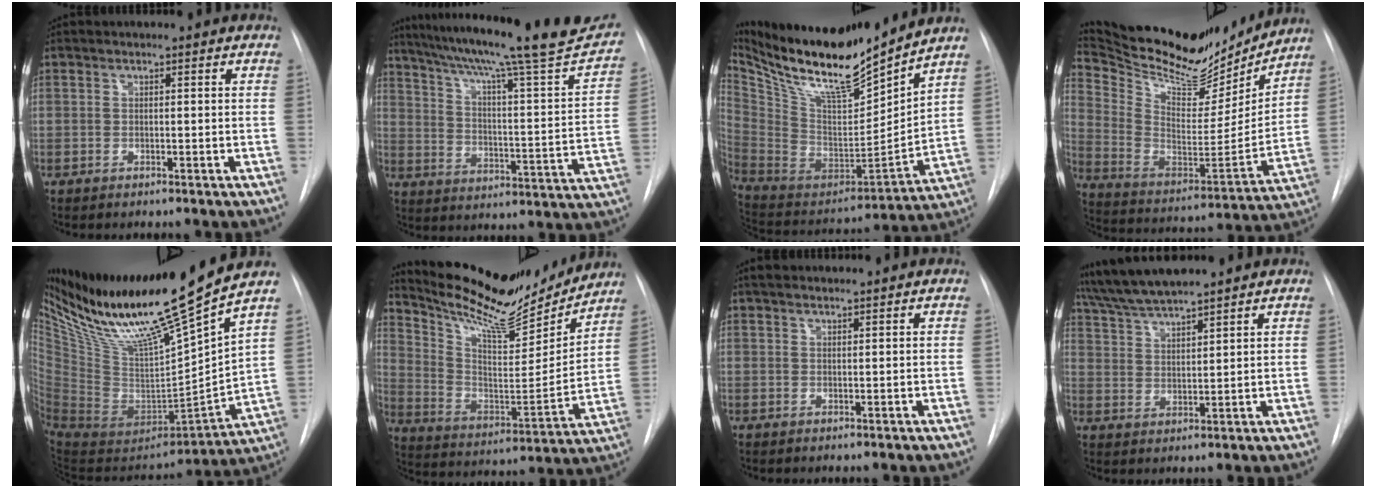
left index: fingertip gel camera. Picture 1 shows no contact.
{"total": 28.6, "force": [24.0, 2.3, 15.3], "torque": [-0.243, -0.045, 0.312]}
{"total": 21.2, "force": [18.3, 2.4, 10.5], "torque": [-0.201, -0.033, 0.324]}
{"total": 23.2, "force": [20.9, 6.7, 7.5], "torque": [-0.143, -0.035, 0.322]}
{"total": 27.0, "force": [20.7, 0.1, 17.4], "torque": [-0.289, -0.029, 0.365]}
{"total": 19.9, "force": [18.2, 4.3, 6.8], "torque": [-0.128, -0.029, 0.291]}
{"total": 2.0, "force": [1.7, 0.7, 0.8], "torque": [-0.010, 0.018, 0.027]}
{"total": 8.2, "force": [7.5, -0.1, 3.3], "torque": [-0.068, 0.021, 0.143]}